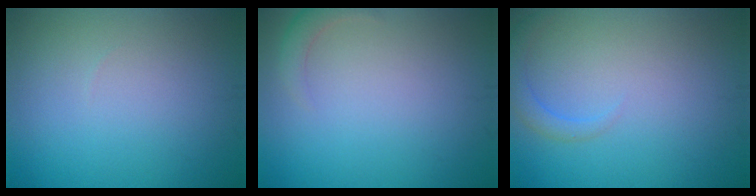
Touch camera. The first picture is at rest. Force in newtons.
{"total": 1.6, "press": 1.6, "slide": 0.3}
{"total": 1.6, "press": 1.6, "slide": 0.2}